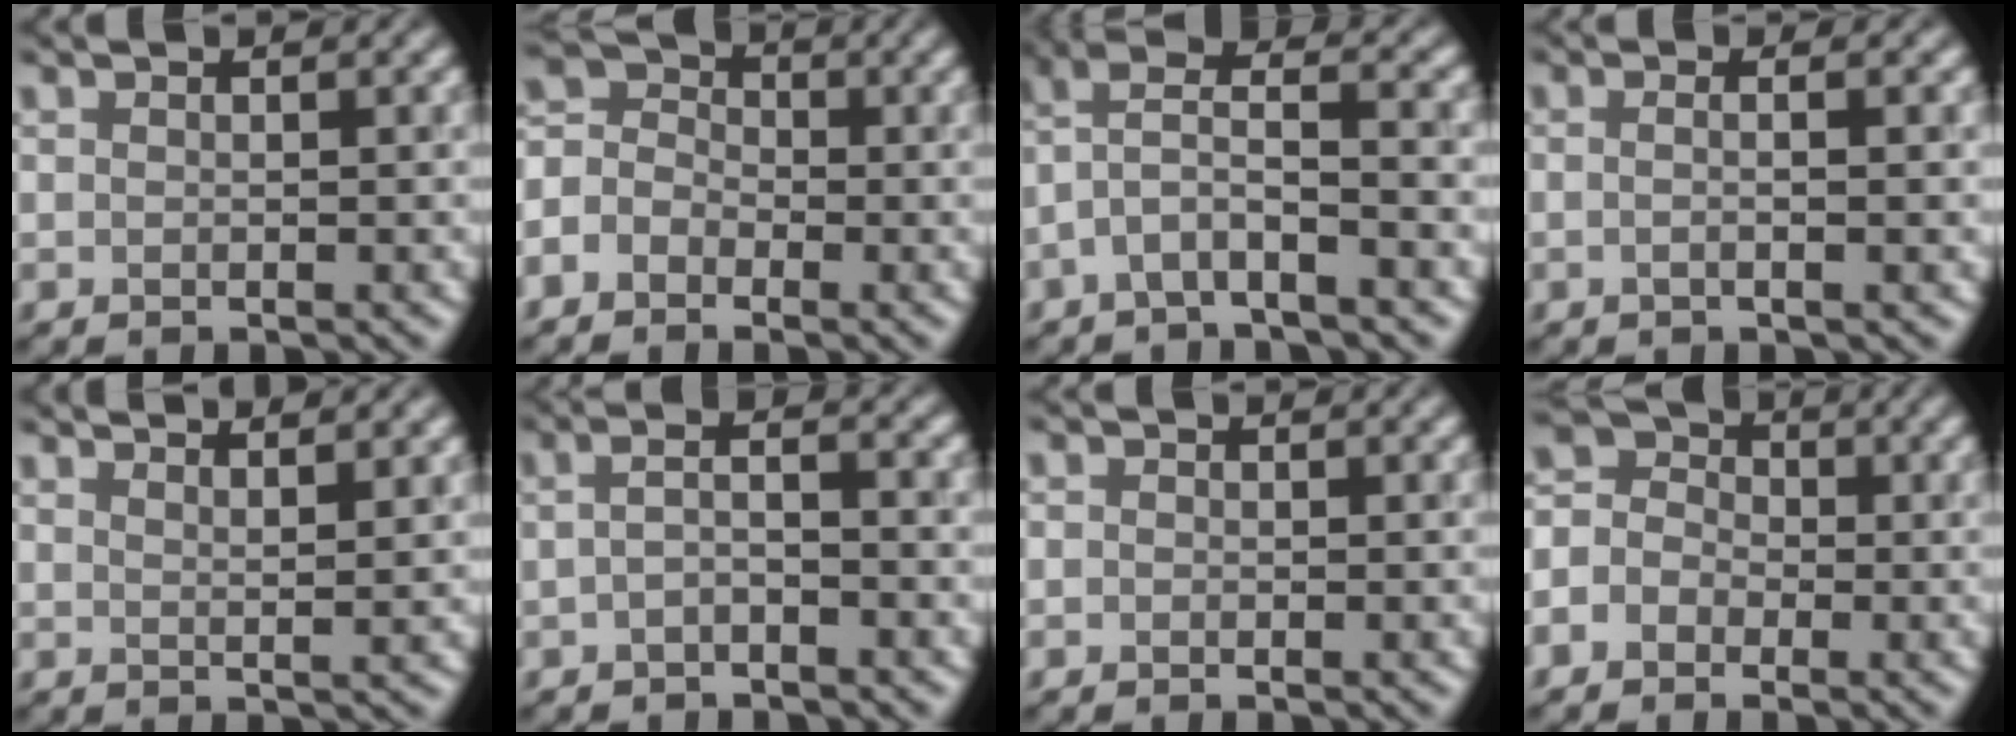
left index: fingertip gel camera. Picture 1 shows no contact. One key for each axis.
{"total": 3.3, "fx": -2.1, "fy": 2.3, "fz": 1.2, "tx": -0.028, "ty": 0.009, "tz": -0.040}
{"total": 3.7, "fx": -1.7, "fy": 0.6, "fz": 3.3, "tx": -0.074, "ty": 0.019, "tz": -0.033}
{"total": 3.6, "fx": 0.6, "fy": 1.8, "fz": 3.0, "tx": -0.006, "ty": 0.013, "tz": -0.024}
{"total": 4.1, "fx": 3.2, "fy": 1.0, "fz": 2.3, "tx": -0.005, "ty": 0.025, "tz": 0.021}
{"total": 1.7, "fx": -0.9, "fy": 0.3, "fz": 1.4, "tx": -0.028, "ty": 0.007, "tz": -0.015}
{"total": 0.6, "fx": -0.4, "fy": -0.1, "fz": -0.4, "tx": 0.006, "ty": -0.002, "tz": 0.002}
{"total": 3.4, "fx": -1.6, "fy": 2.8, "fz": 1.1, "tx": -0.017, "ty": 0.013, "tz": -0.028}